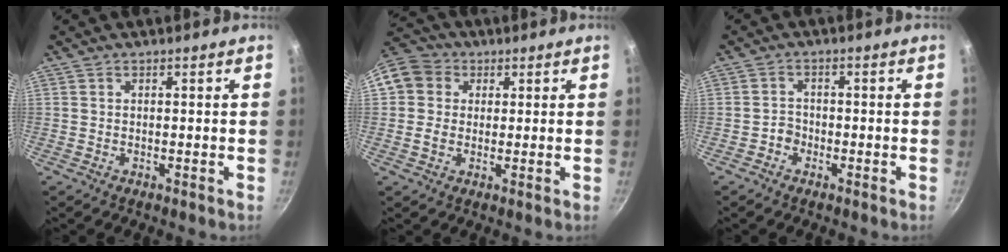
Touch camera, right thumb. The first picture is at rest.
{"total": 9.4, "force": [1.9, 8.3, 3.8], "torque": [-0.054, 0.018, 0.020]}
{"total": 2.1, "force": [-1.2, 1.7, 0.6], "torque": [0.004, 0.015, -0.020]}